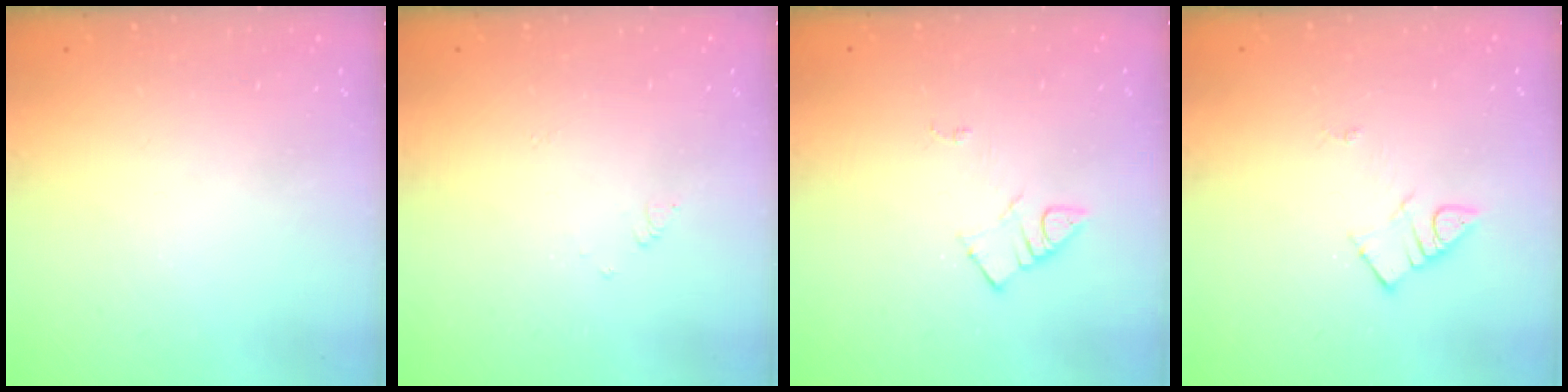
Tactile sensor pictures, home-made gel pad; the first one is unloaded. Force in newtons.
{"total": 3.0, "press": 3.0, "slide": 0.4}
{"total": 4.5, "press": 4.4, "slide": 0.7}
{"total": 4.2, "press": 4.1, "slide": 0.6}